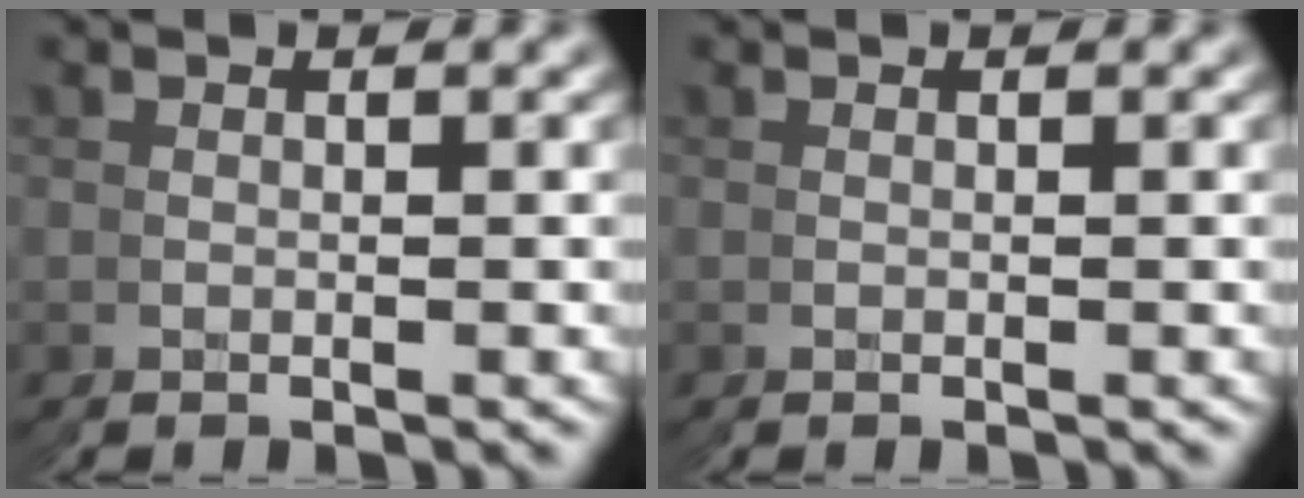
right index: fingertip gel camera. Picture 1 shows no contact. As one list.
[{"total": 0.0}]